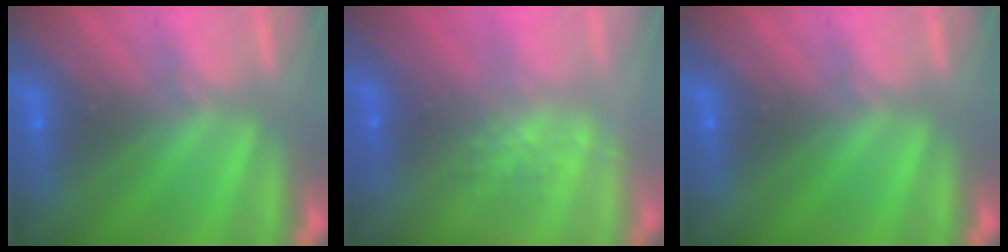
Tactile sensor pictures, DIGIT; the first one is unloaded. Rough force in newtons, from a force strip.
{"total": 2.8}
{"total": 0.0}